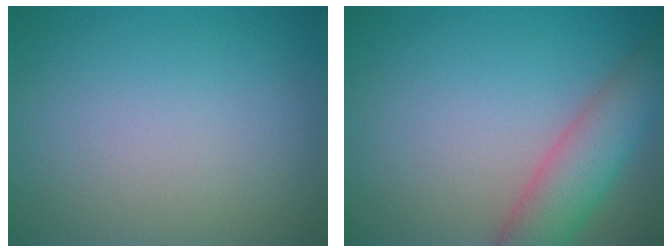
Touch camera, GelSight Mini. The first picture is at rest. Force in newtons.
{"total": 5.3, "press": 5.3, "slide": 0.4}